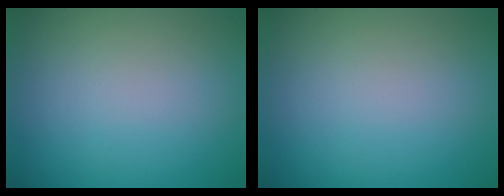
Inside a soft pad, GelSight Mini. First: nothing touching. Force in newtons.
{"total": 0.0}